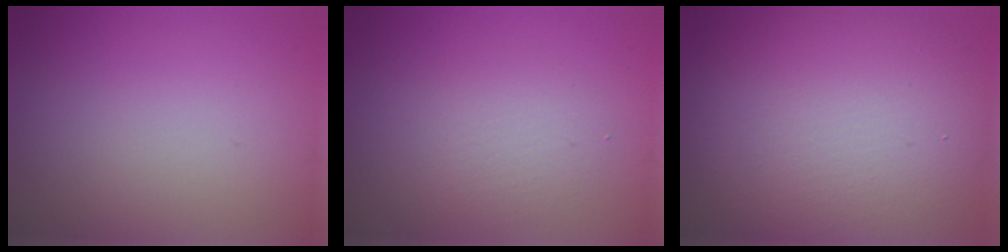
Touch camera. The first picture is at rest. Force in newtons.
{"total": 2.4, "press": 2.4, "slide": 0.2}
{"total": 12.2, "press": 12.2, "slide": 0.3}